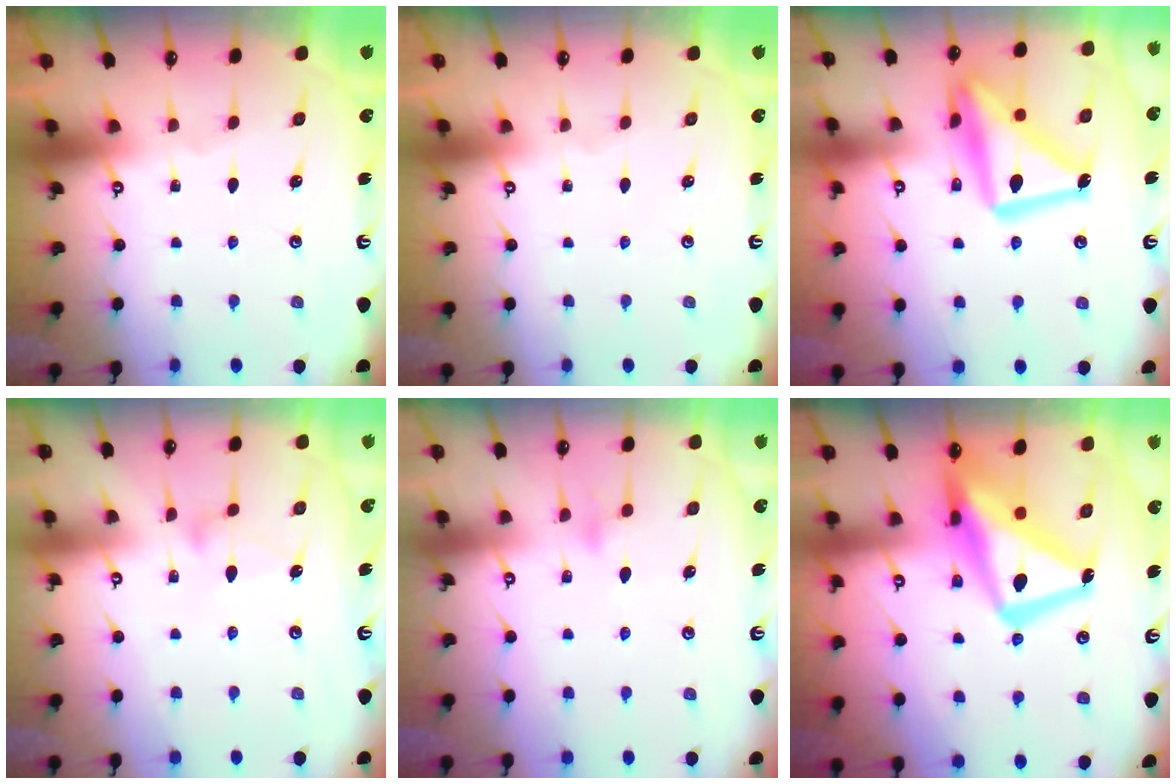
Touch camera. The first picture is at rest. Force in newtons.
{"total": 0.0}
{"total": 18.9, "press": 18.8, "slide": 1.5}
{"total": 9.6, "press": 9.6, "slide": 0.5}
{"total": 9.1, "press": 9.0, "slide": 0.6}
{"total": 16.8, "press": 16.7, "slide": 1.9}